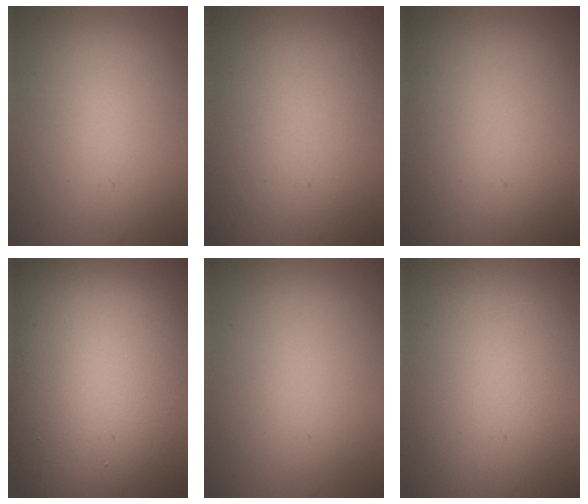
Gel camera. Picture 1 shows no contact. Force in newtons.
{"total": 0.0}
{"total": 0.0}
{"total": 22.2, "press": 22.2, "slide": 1.3}
{"total": 0.0}
{"total": 0.0}